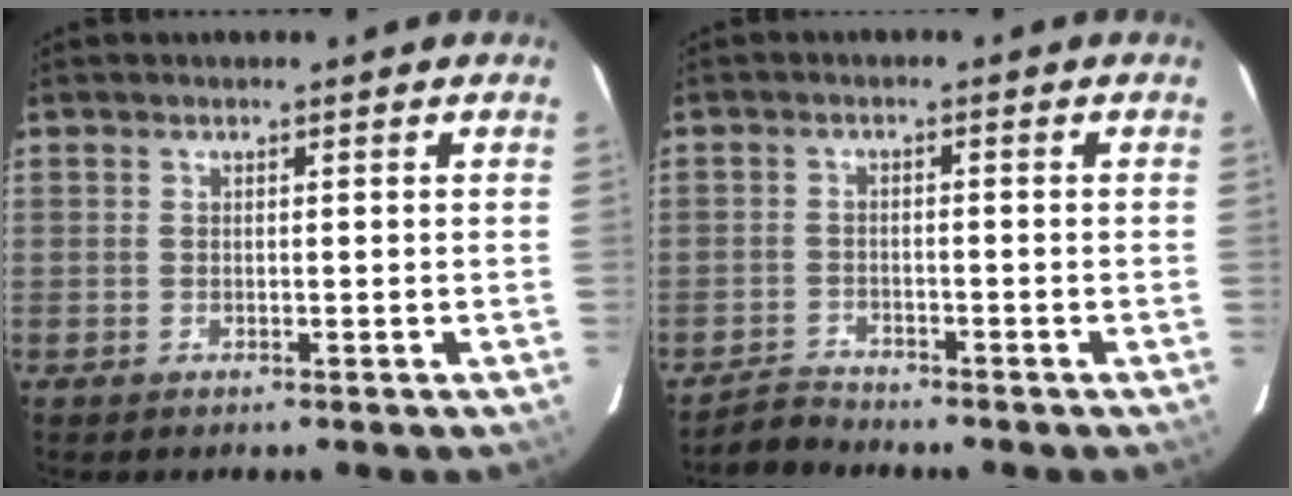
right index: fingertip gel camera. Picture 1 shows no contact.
{"total": 3.1, "force": [-3.0, 0.6, -0.4], "torque": [-0.003, 0.005, -0.061]}